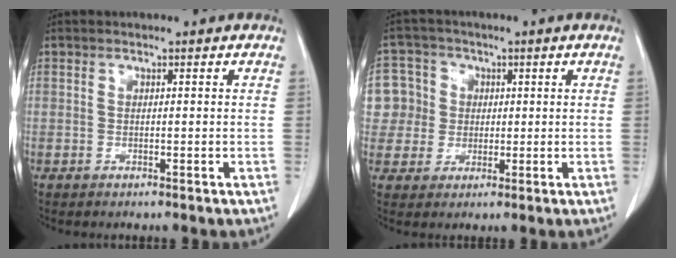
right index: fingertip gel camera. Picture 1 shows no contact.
{"total": 8.4, "force": [1.3, 8.2, 0.7], "torque": [-0.023, 0.032, 0.032]}